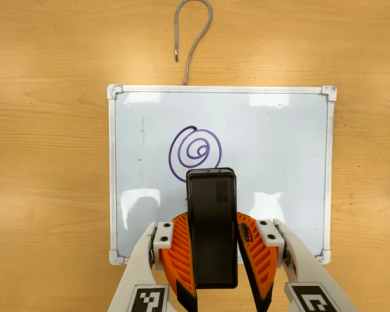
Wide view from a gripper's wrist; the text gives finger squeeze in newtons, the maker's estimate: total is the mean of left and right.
{"total": 7.3, "left": 6.3, "right": 8.4}